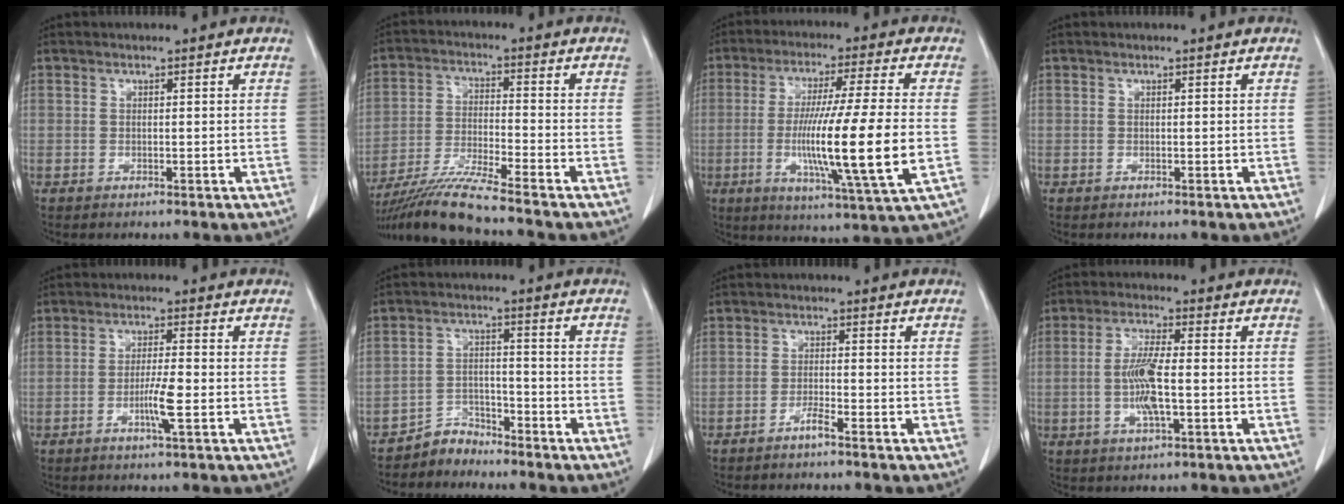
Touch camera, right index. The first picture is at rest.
{"total": 9.4, "force": [-8.3, -2.0, 3.9], "torque": [-0.074, -0.024, -0.158]}
{"total": 17.0, "force": [-2.6, -0.6, 16.8], "torque": [-0.304, -0.022, -0.049]}
{"total": 0.0}
{"total": 4.5, "force": [-1.5, -0.1, 4.2], "torque": [-0.078, -0.005, -0.029]}
{"total": 4.1, "force": [-3.7, 1.5, -0.7], "torque": [0.020, 0.007, -0.068]}
{"total": 2.0, "force": [-1.6, -0.3, 1.1], "torque": [-0.024, 0.000, -0.032]}
{"total": 7.0, "force": [-1.1, 1.2, 6.8], "torque": [-0.138, -0.001, -0.024]}